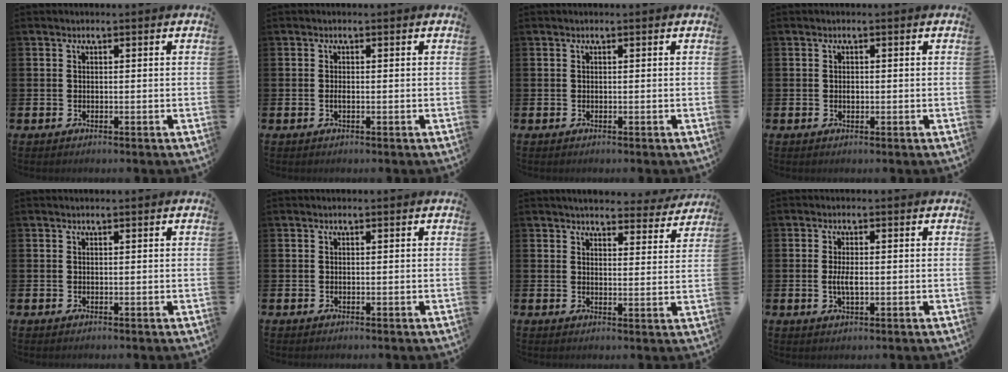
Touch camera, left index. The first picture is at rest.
{"total": 0.7, "force": [-0.2, 0.2, 0.6], "torque": [-0.019, 0.002, -0.002]}
{"total": 0.0}
{"total": 0.7, "force": [0.0, 0.5, 0.5], "torque": [-0.008, 0.003, -0.001]}
{"total": 0.0}
{"total": 0.0}
{"total": 4.7, "force": [4.6, 1.0, 0.7], "torque": [-0.020, -0.026, 0.080]}
{"total": 2.8, "force": [-0.1, 1.2, 2.5], "torque": [-0.047, 0.001, -0.004]}